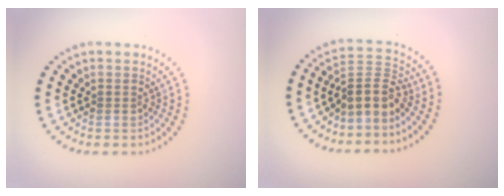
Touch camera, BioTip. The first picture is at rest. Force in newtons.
{"total": 3.4, "press": 2.7, "slide": 2.2}